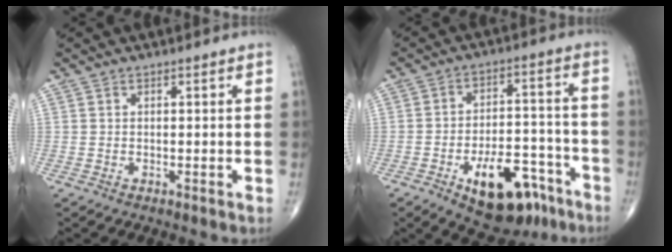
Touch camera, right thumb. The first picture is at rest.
{"total": 16.0, "force": [-8.8, 7.8, 10.8], "torque": [-0.131, 0.061, -0.121]}